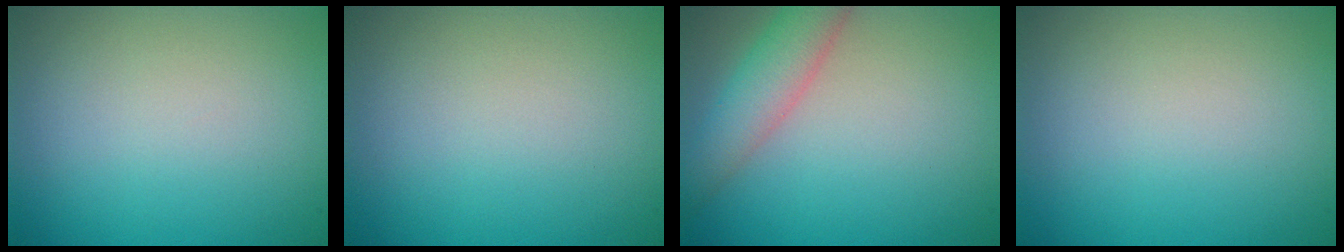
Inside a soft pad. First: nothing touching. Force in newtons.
{"total": 0.0}
{"total": 4.0, "press": 4.0, "slide": 0.3}
{"total": 0.0}